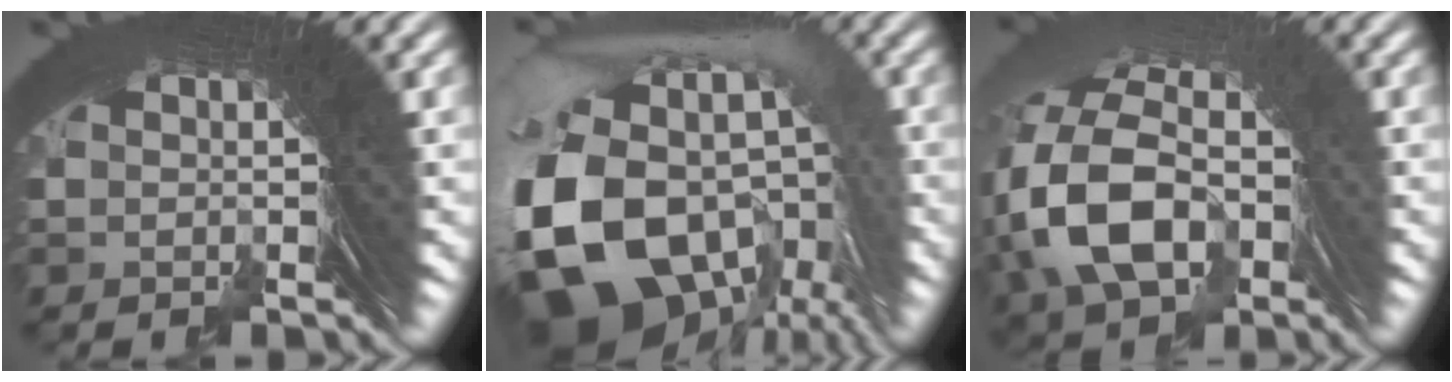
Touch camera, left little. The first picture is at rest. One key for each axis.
{"total": 16.5, "fx": -2.3, "fy": 11.8, "fz": 11.2, "tx": -0.249, "ty": -0.050, "tz": -0.016}
{"total": 9.7, "fx": 0.7, "fy": 7.0, "fz": 6.6, "tx": -0.159, "ty": -0.003, "tz": 0.014}